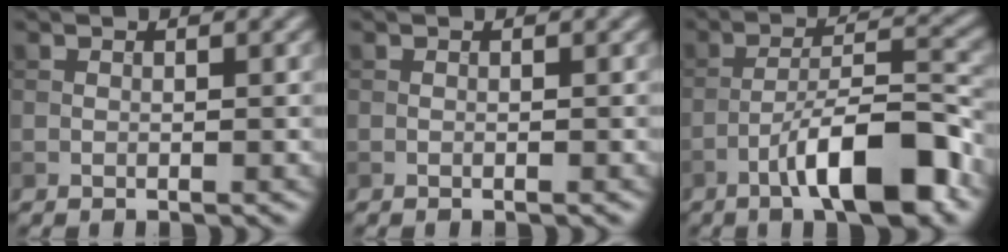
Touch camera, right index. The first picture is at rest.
{"total": 0.0}
{"total": 9.1, "force": [-5.1, 2.2, 7.2], "torque": [-0.111, 0.021, -0.084]}